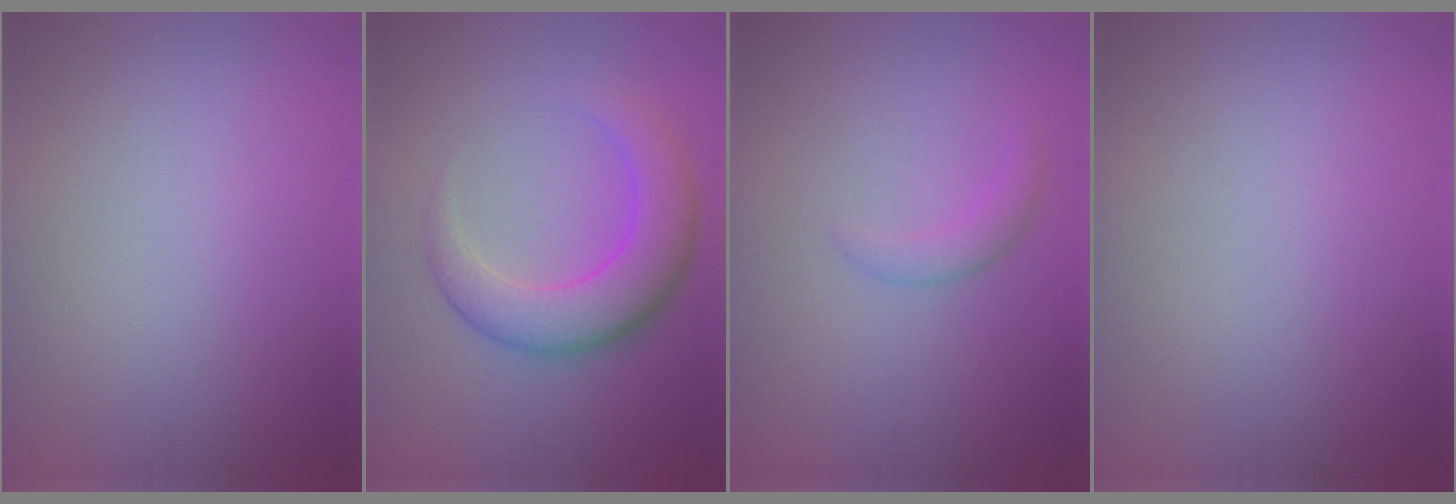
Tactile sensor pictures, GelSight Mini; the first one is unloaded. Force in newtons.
{"total": 5.8, "press": 5.8, "slide": 0.3}
{"total": 1.5, "press": 1.5, "slide": 0.1}
{"total": 0.0}